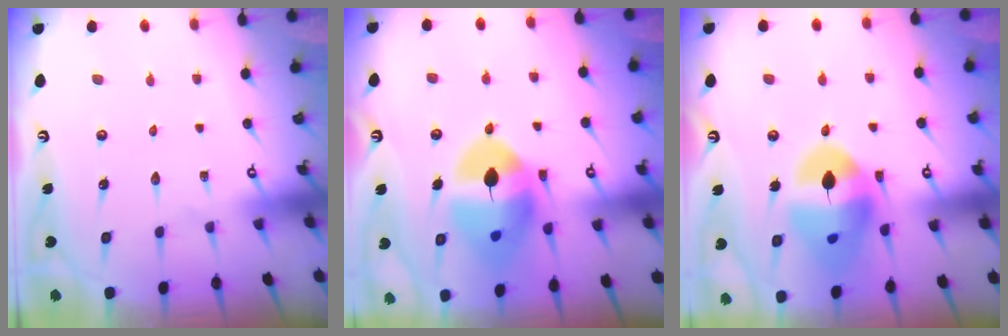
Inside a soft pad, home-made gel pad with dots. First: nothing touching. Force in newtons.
{"total": 15.7, "press": 15.6, "slide": 2.0}
{"total": 17.1, "press": 17.0, "slide": 2.0}